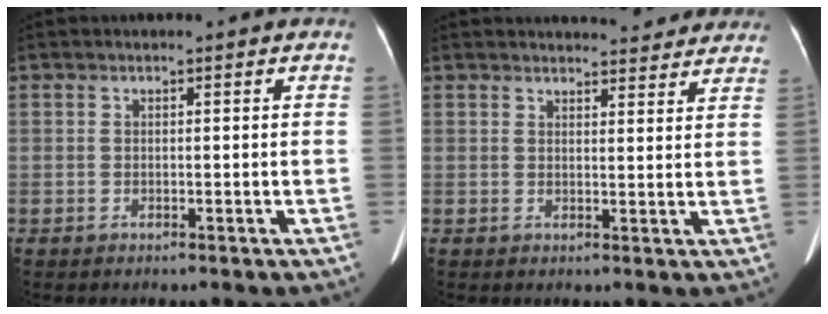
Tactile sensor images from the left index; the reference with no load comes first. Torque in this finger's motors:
{"motor_torque": [0.53, -0.62, 0.02, 0.05]}